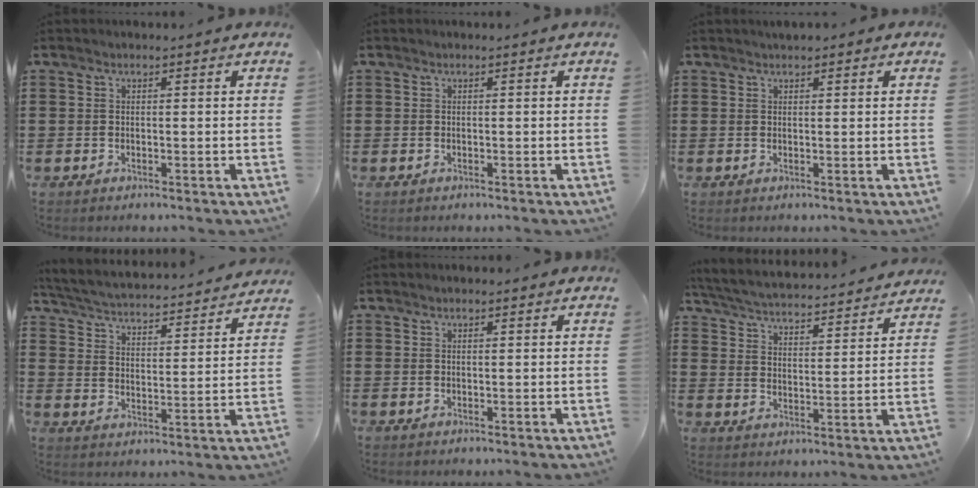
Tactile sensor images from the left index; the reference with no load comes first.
{"total": 0.0}
{"total": 1.2, "force": [1.1, 0.4, 0.4], "torque": [-0.009, 0.004, 0.020]}
{"total": 3.3, "force": [3.3, -0.3, 0.6], "torque": [-0.032, -0.031, 0.047]}
{"total": 0.8, "force": [0.8, 0.2, 0.2], "torque": [-0.005, 0.001, 0.015]}
{"total": 4.0, "force": [3.9, -0.2, 0.8], "torque": [-0.039, -0.033, 0.060]}